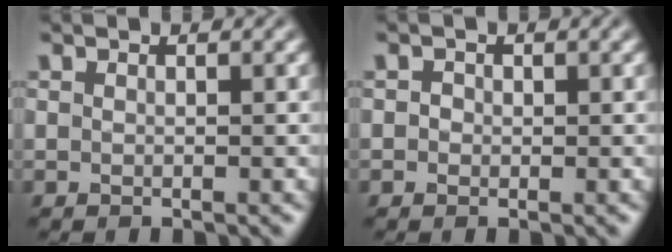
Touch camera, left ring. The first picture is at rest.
{"total": 0.9, "force": [0.1, 0.8, 0.3], "torque": [-0.003, -0.003, -0.001]}